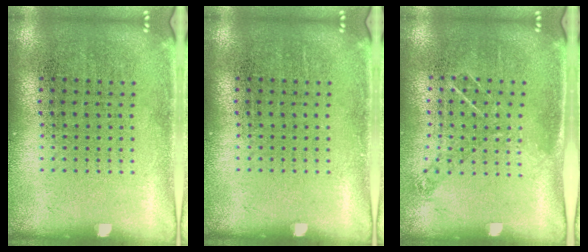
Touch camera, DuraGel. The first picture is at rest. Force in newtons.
{"total": 0.0}
{"total": 0.9, "press": 0.9, "slide": 0.1}